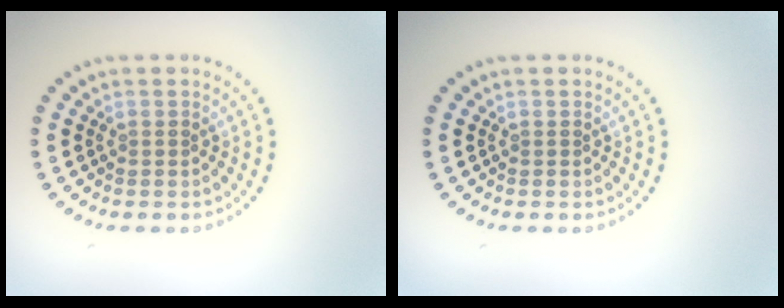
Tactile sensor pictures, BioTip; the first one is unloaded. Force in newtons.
{"total": 0.0}